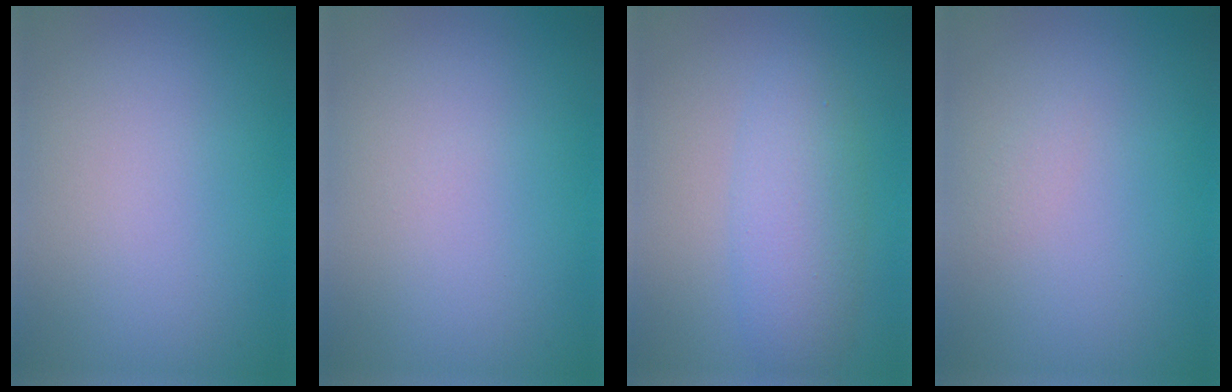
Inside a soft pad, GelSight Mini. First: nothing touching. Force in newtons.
{"total": 0.0}
{"total": 4.0, "press": 4.0, "slide": 0.3}
{"total": 0.6, "press": 0.6, "slide": 0.0}